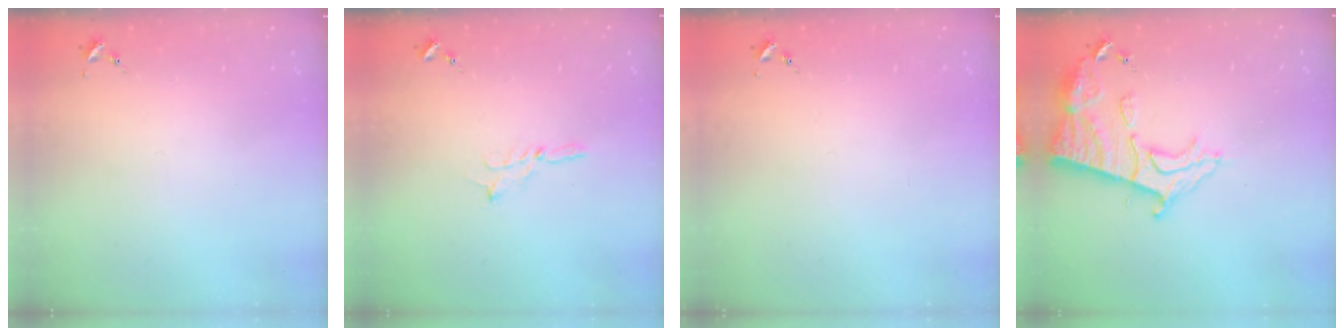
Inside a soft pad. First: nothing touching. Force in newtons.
{"total": 1.6, "press": 1.6, "slide": 0.1}
{"total": 0.0}
{"total": 14.7, "press": 14.6, "slide": 1.3}